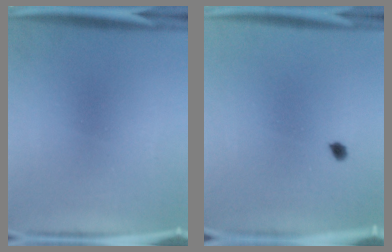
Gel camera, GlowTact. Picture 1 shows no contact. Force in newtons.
{"total": 1.1}